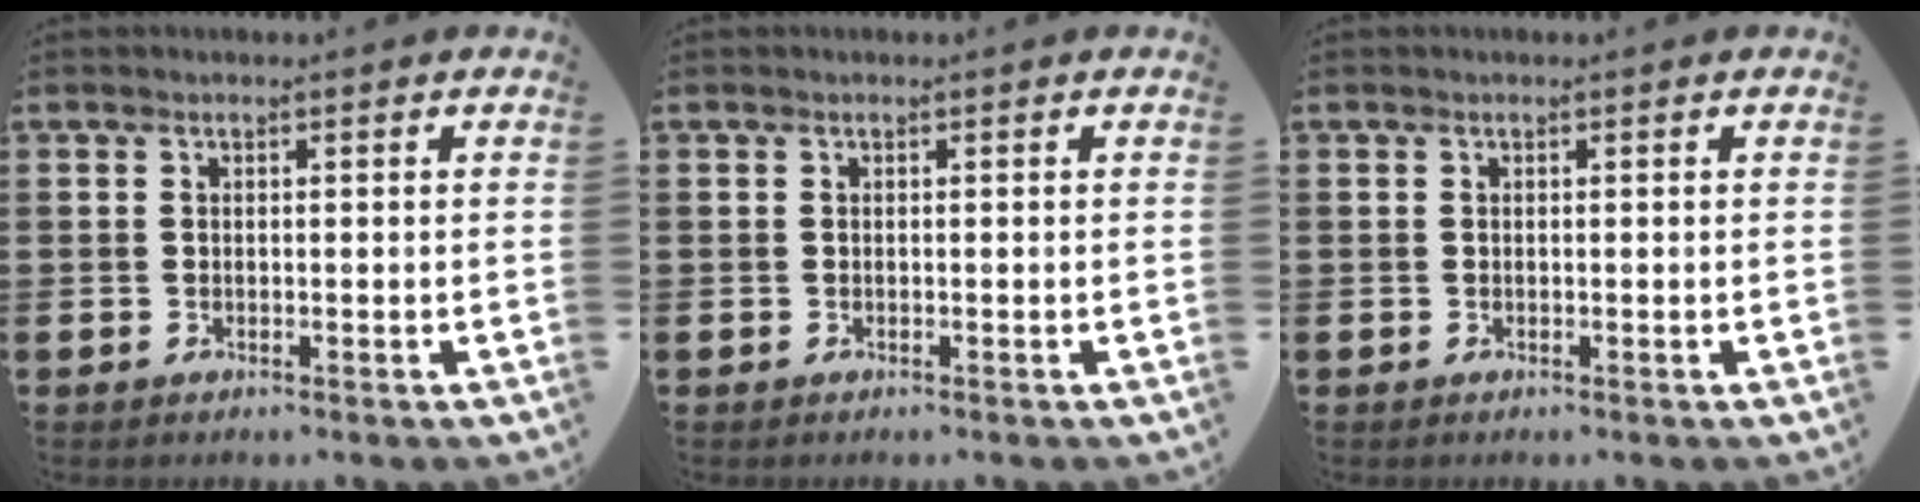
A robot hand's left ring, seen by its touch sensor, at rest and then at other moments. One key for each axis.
{"total": 0.0}
{"total": 0.0}